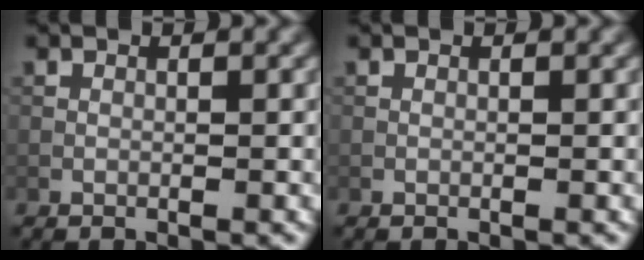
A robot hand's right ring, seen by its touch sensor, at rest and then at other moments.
{"total": 0.0}